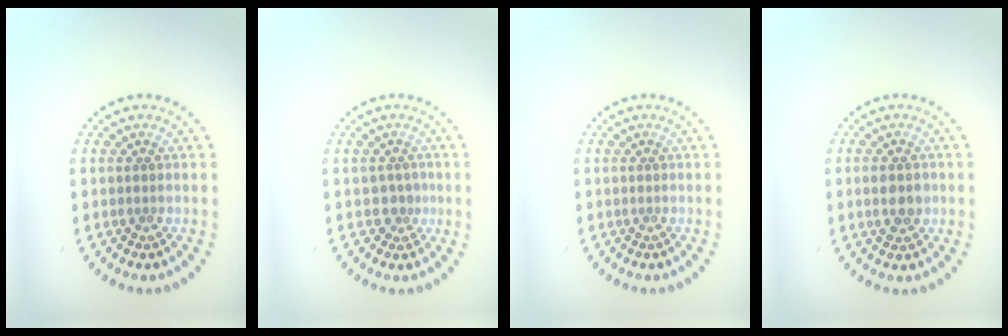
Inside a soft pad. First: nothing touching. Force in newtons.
{"total": 1.5, "press": 0.9, "slide": 1.1}
{"total": 0.0}
{"total": 2.7, "press": 2.7, "slide": 0.2}